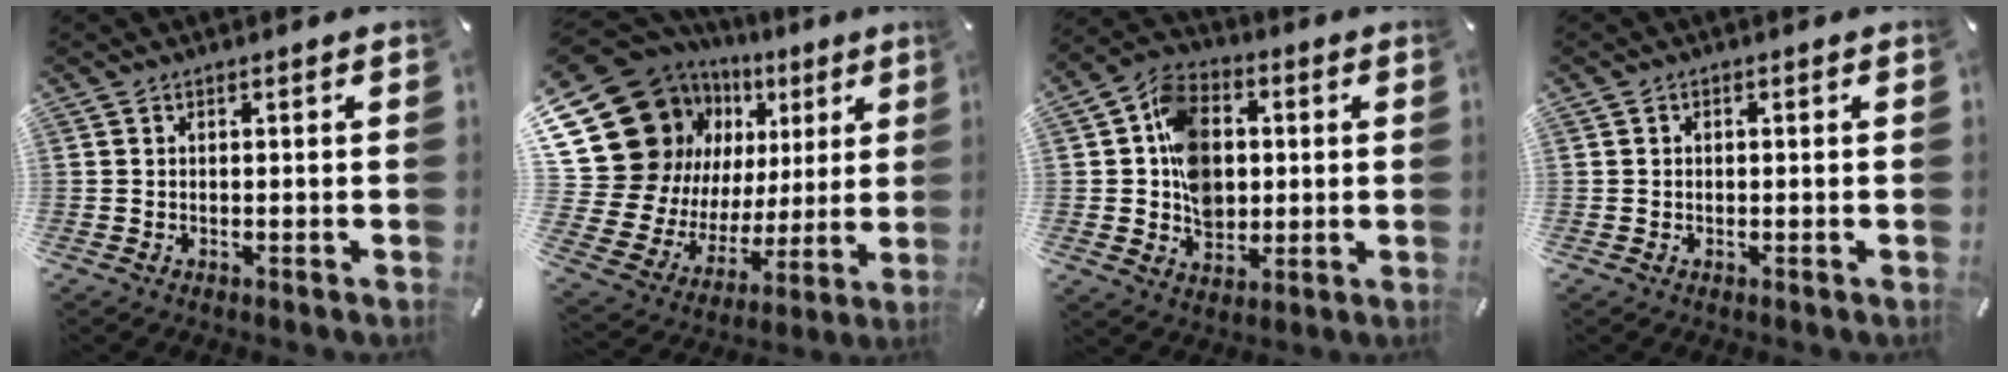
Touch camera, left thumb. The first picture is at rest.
{"total": 25.5, "force": [9.9, 19.5, 13.2], "torque": [-0.253, -0.075, 0.212]}
{"total": 12.4, "force": [0.7, 10.2, 7.1], "torque": [-0.131, 0.019, 0.019]}
{"total": 0.6, "force": [-0.1, 0.5, 0.2], "torque": [-0.003, 0.004, -0.003]}